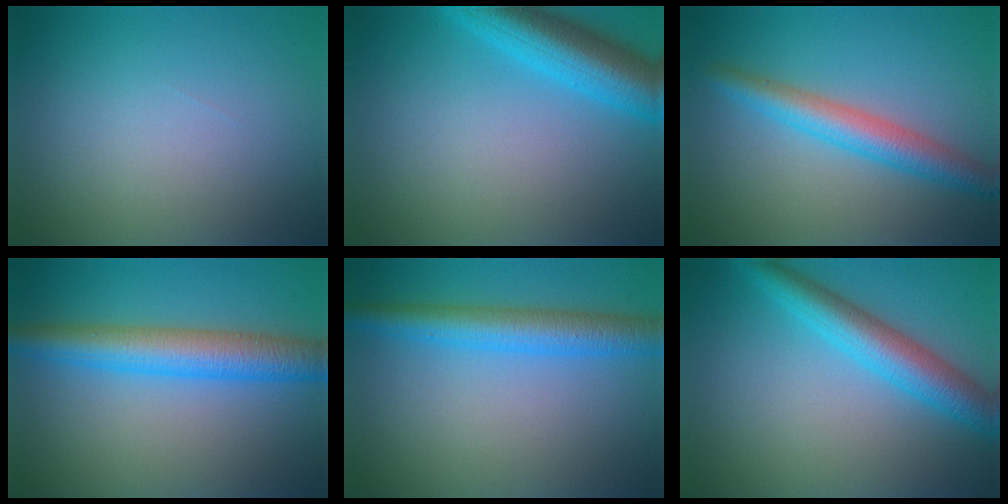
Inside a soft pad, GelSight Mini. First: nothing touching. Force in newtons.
{"total": 6.8, "press": 6.8, "slide": 0.4}
{"total": 4.2, "press": 4.2, "slide": 0.2}
{"total": 5.9, "press": 5.9, "slide": 0.2}
{"total": 4.9, "press": 4.9, "slide": 0.3}
{"total": 5.3, "press": 5.3, "slide": 0.1}